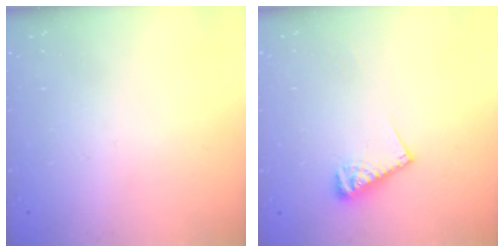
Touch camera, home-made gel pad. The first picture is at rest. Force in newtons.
{"total": 7.7, "press": 7.7, "slide": 0.8}